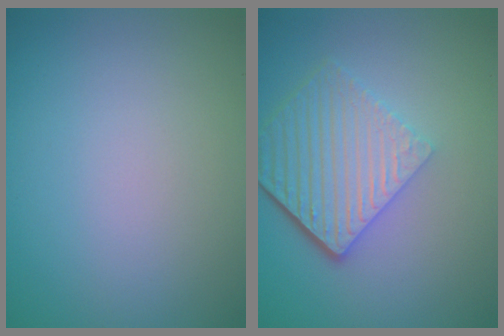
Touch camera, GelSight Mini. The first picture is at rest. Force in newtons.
{"total": 6.2, "press": 4.2, "slide": 4.5}